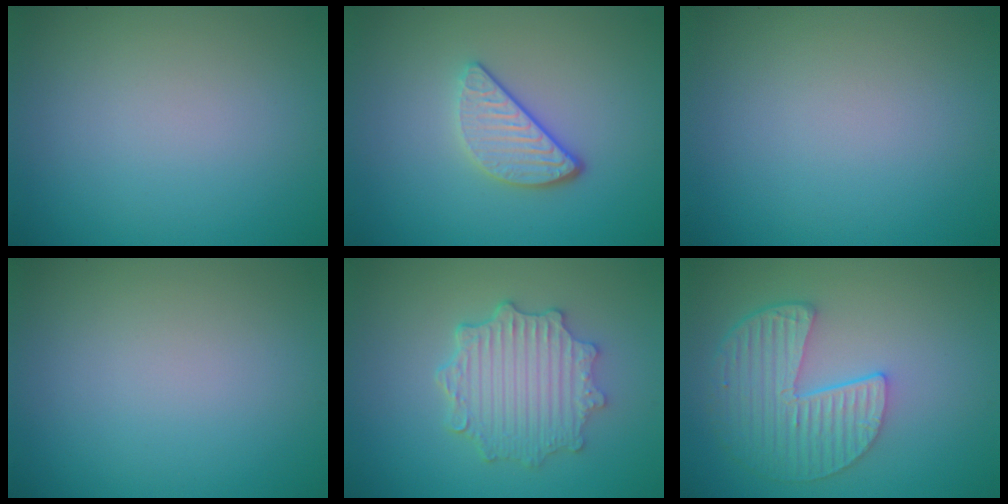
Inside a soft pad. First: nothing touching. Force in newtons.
{"total": 3.3, "press": 2.6, "slide": 2.0}
{"total": 0.0}
{"total": 0.0}
{"total": 5.2, "press": 4.2, "slide": 3.0}
{"total": 5.8, "press": 4.5, "slide": 3.6}